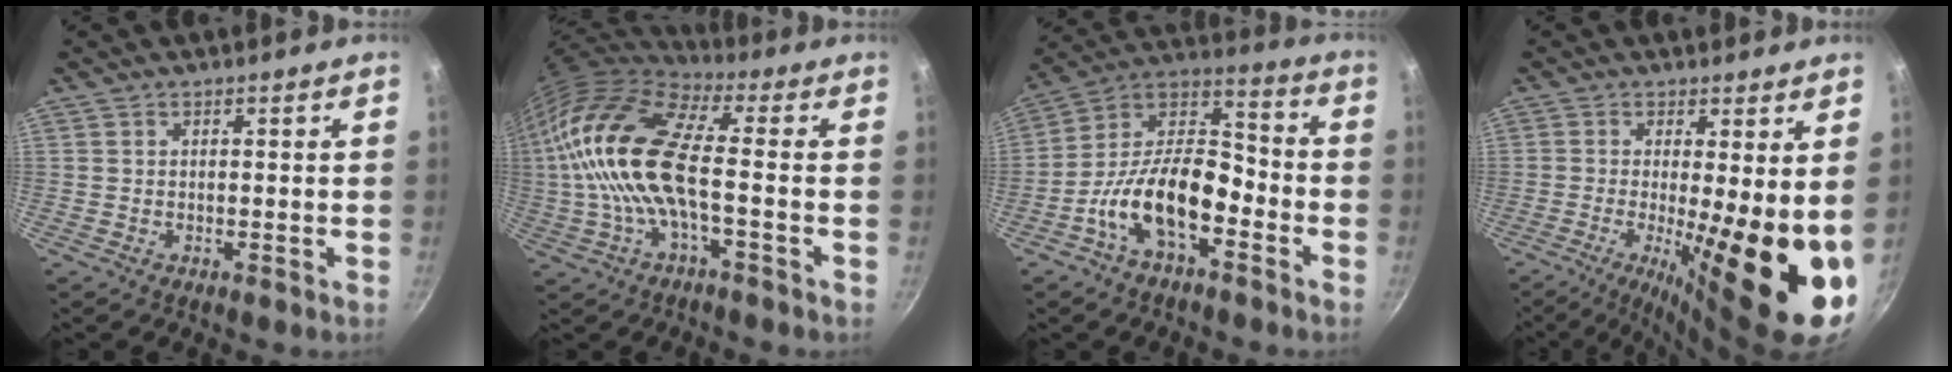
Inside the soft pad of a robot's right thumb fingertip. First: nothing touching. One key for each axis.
{"total": 18.6, "fx": -0.4, "fy": 7.4, "fz": 17.0, "tx": -0.333, "ty": 0.017, "tz": -0.018}
{"total": 16.1, "fx": -6.7, "fy": 8.2, "fz": 12.2, "tx": -0.190, "ty": 0.066, "tz": -0.140}
{"total": 16.5, "fx": -1.8, "fy": 3.7, "fz": 16.0, "tx": -0.219, "ty": -0.029, "tz": -0.021}